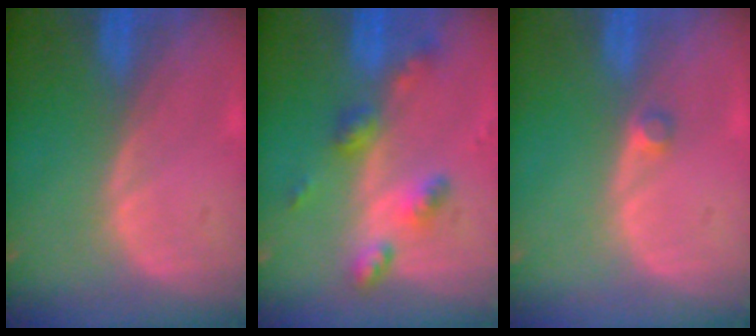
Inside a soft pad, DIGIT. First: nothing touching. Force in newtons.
{"total": 6.0, "press": 5.2, "slide": 3.0}
{"total": 1.3, "press": 1.1, "slide": 0.6}